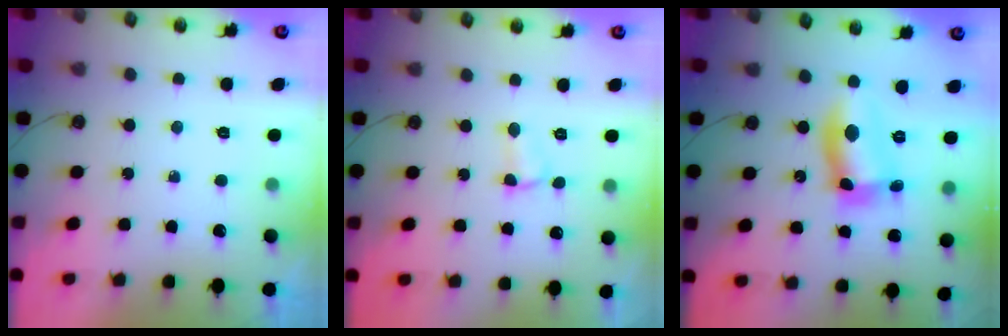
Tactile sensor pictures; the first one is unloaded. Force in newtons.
{"total": 3.6, "press": 3.5, "slide": 0.5}
{"total": 12.1, "press": 11.7, "slide": 3.1}